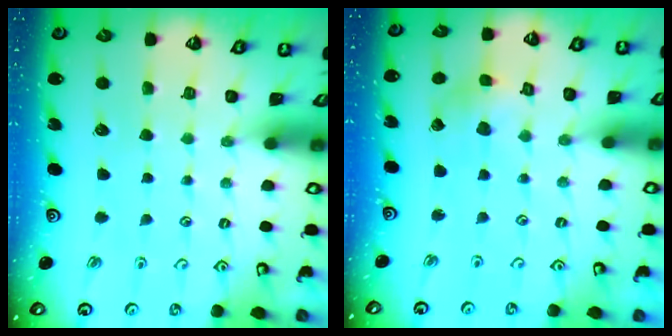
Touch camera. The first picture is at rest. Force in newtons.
{"total": 2.7, "press": 2.7, "slide": 0.2}